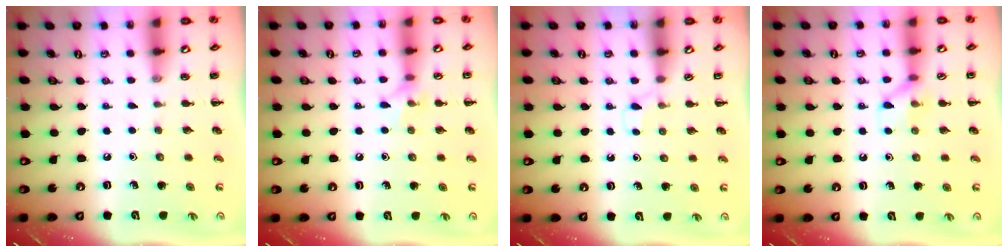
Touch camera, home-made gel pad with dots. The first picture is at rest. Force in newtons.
{"total": 6.8, "press": 6.7, "slide": 1.3}
{"total": 2.3, "press": 2.2, "slide": 0.8}
{"total": 6.9, "press": 6.8, "slide": 0.9}